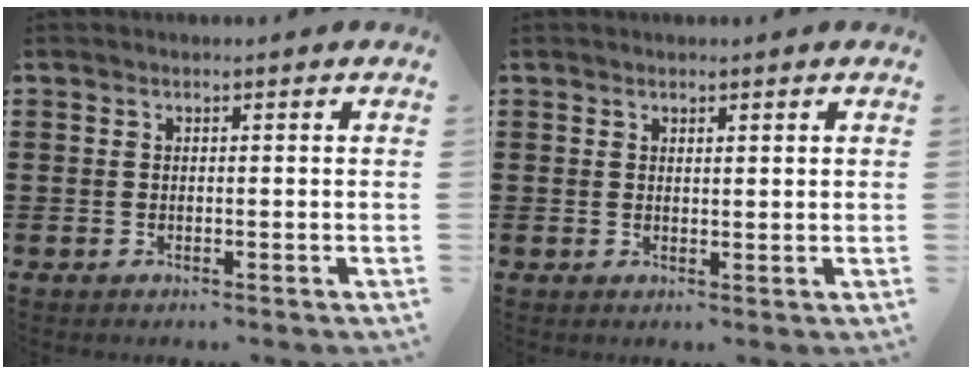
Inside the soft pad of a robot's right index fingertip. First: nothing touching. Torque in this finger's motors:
{"motor_torque": [-0.14, 0.03, 0.04, -0.01]}